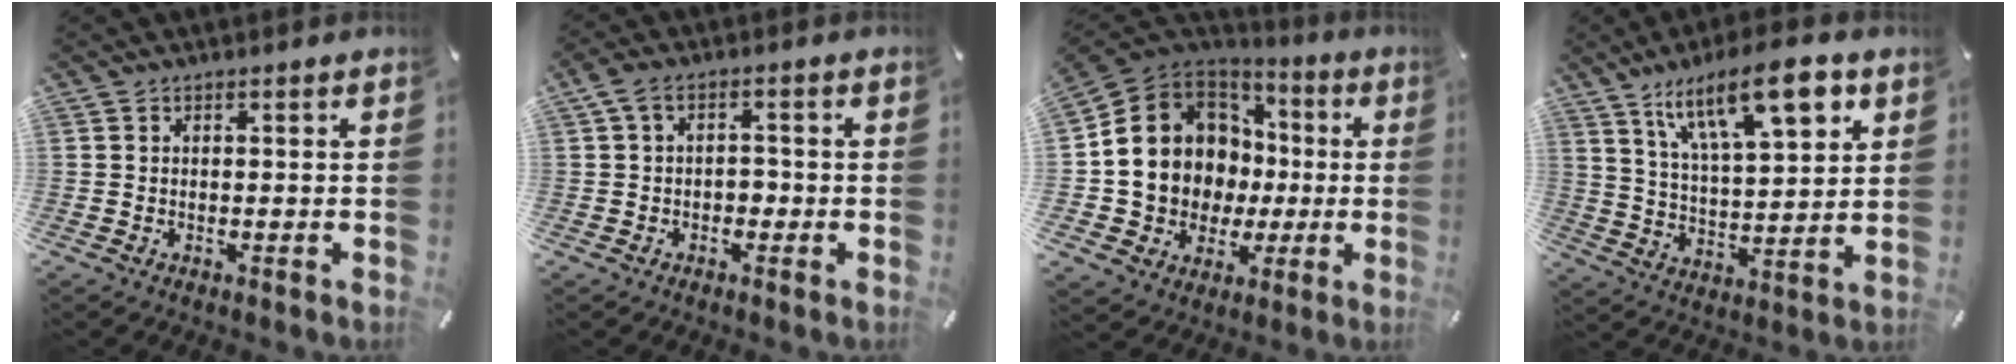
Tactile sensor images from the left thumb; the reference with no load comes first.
{"total": 4.1, "force": [-0.6, 3.1, 2.7], "torque": [-0.051, 0.016, -0.014]}
{"total": 14.3, "force": [0.9, 13.4, 4.8], "torque": [-0.111, -0.022, 0.041]}
{"total": 17.5, "force": [10.4, 6.8, 12.4], "torque": [-0.193, -0.040, 0.169]}